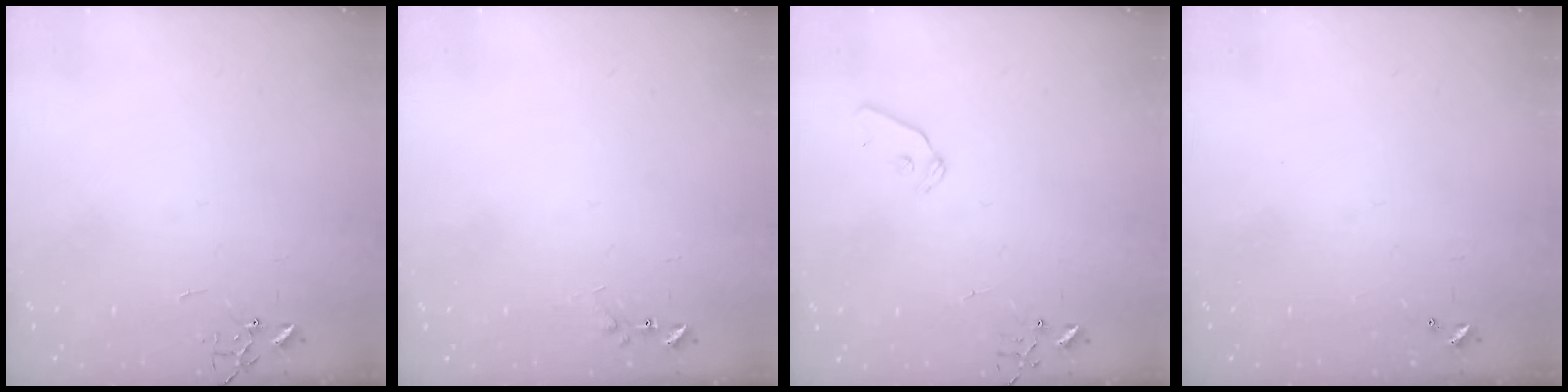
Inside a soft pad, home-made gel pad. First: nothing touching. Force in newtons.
{"total": 7.1, "press": 7.0, "slide": 0.5}
{"total": 8.7, "press": 8.7, "slide": 0.9}
{"total": 0.0}